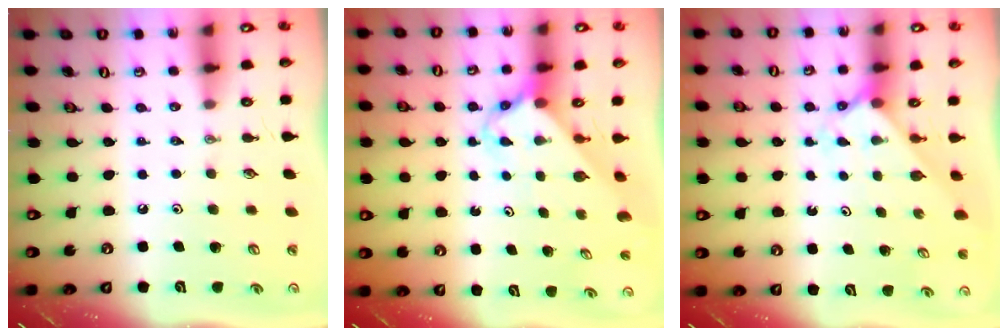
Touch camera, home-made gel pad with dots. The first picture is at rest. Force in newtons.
{"total": 2.9, "press": 2.9, "slide": 0.2}
{"total": 2.3, "press": 2.3, "slide": 0.2}